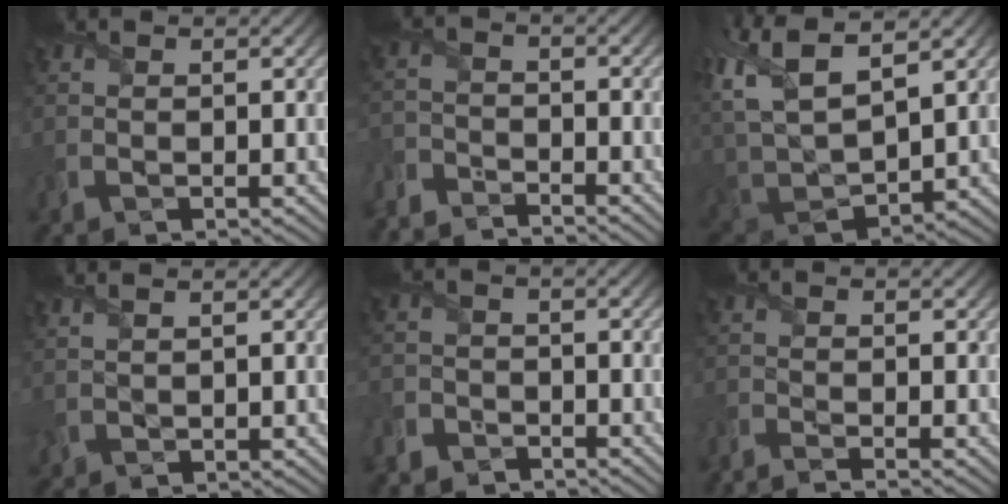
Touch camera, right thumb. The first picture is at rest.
{"total": 4.2, "force": [-4.2, 0.3, 0.2], "torque": [-0.004, -0.006, -0.097]}
{"total": 13.9, "force": [5.0, 6.6, 11.2], "torque": [-0.283, 0.007, 0.092]}
{"total": 1.7, "force": [1.4, 0.1, 1.0], "torque": [-0.027, 0.004, 0.037]}
{"total": 3.4, "force": [-3.0, 1.5, 0.2], "torque": [-0.004, 0.002, -0.066]}
{"total": 2.7, "force": [-2.4, -0.4, 1.1], "torque": [-0.026, -0.006, -0.057]}